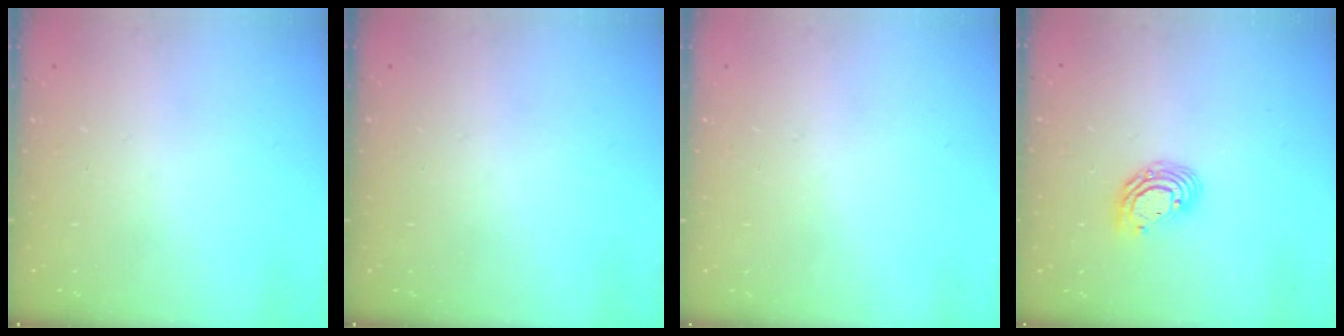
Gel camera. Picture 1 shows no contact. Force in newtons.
{"total": 0.0}
{"total": 0.0}
{"total": 8.1, "press": 8.0, "slide": 1.4}